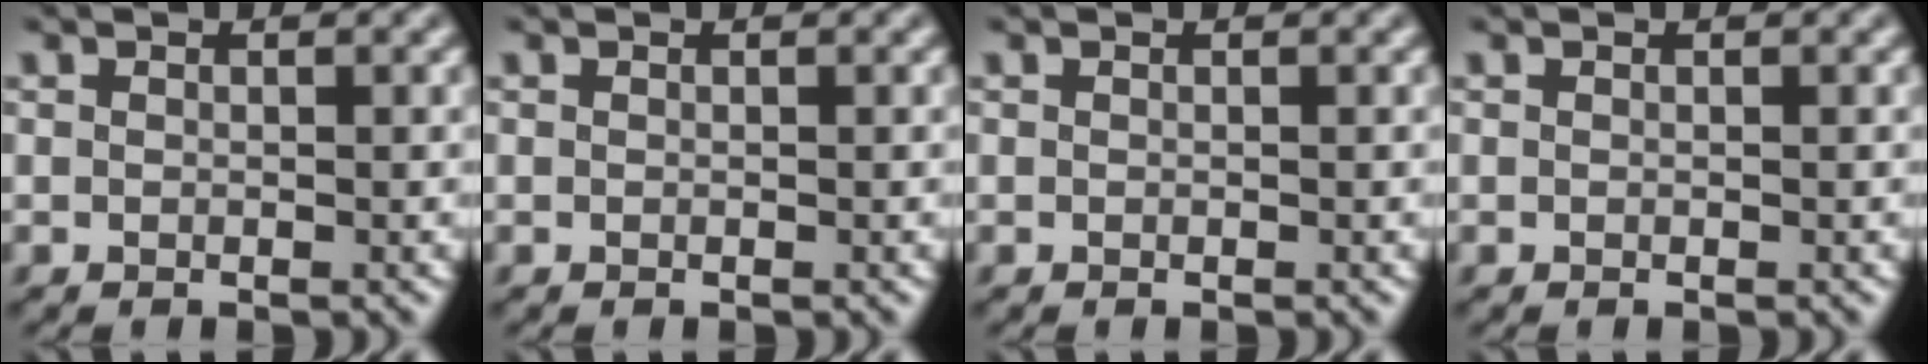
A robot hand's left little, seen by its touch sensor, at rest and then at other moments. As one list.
[{"total": 0.0}, {"total": 0.0}, {"total": 0.0}]